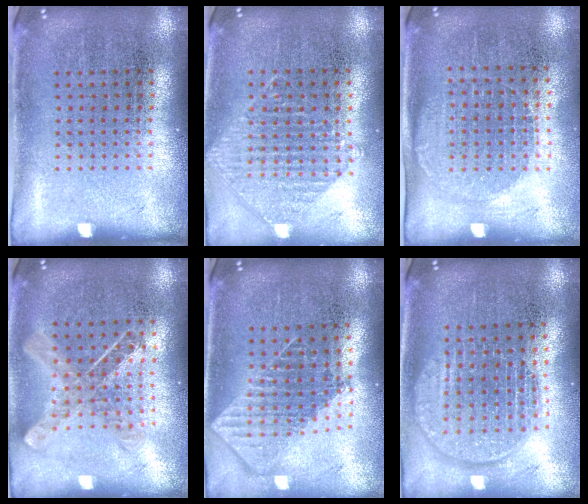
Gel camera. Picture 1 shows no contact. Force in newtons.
{"total": 0.9, "press": 0.9, "slide": 0.1}
{"total": 1.2, "press": 1.1, "slide": 0.6}
{"total": 1.0, "press": 1.0, "slide": 0.1}
{"total": 1.9, "press": 1.5, "slide": 1.1}
{"total": 1.9, "press": 1.6, "slide": 1.0}